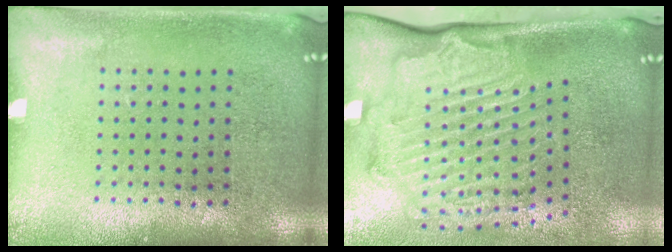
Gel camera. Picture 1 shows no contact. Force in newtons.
{"total": 2.4, "press": 2.2, "slide": 0.9}